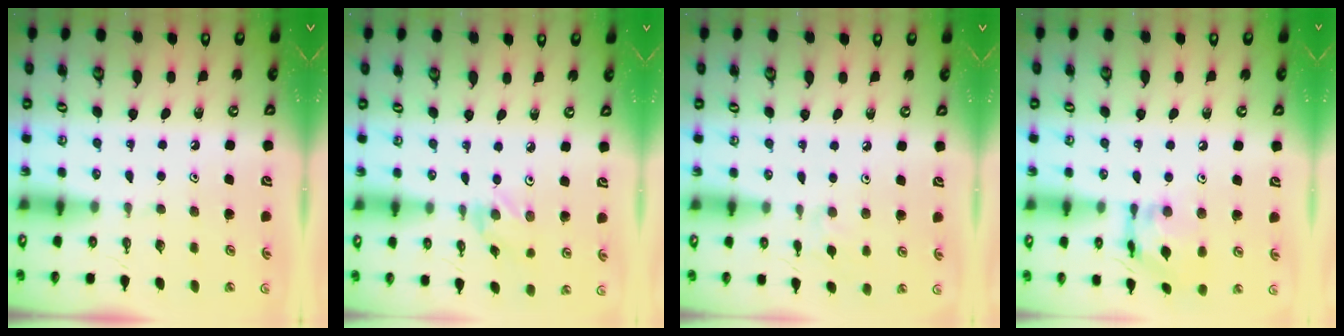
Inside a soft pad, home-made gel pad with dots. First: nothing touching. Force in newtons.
{"total": 1.2, "press": 1.2, "slide": 0.3}
{"total": 3.5, "press": 3.4, "slide": 0.6}
{"total": 13.1, "press": 13.0, "slide": 1.0}